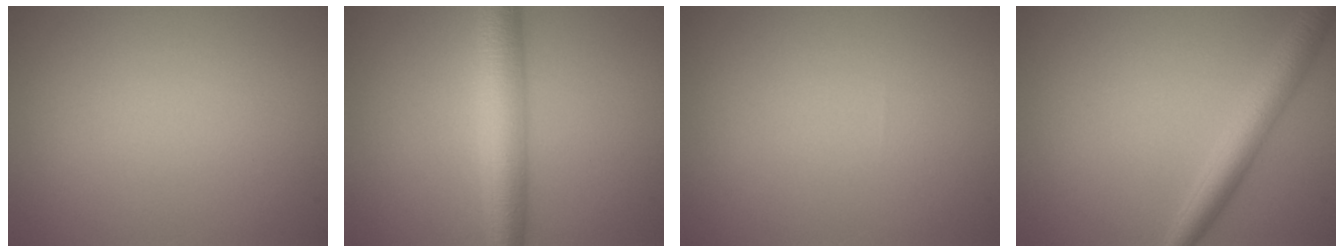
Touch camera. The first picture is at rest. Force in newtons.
{"total": 5.0, "press": 5.0, "slide": 0.0}
{"total": 0.0}
{"total": 3.8, "press": 3.8, "slide": 0.1}